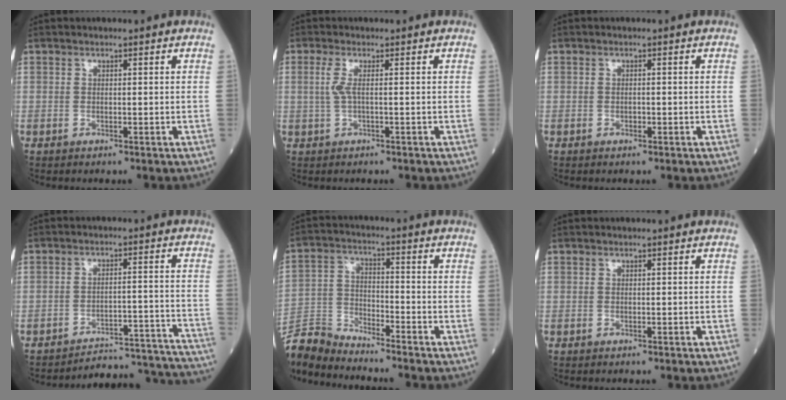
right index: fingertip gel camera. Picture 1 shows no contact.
{"total": 2.2, "force": [0.3, 0.0, 2.1], "torque": [-0.059, 0.004, 0.006]}
{"total": 0.6, "force": [-0.2, 0.3, 0.5], "torque": [-0.011, 0.000, -0.004]}
{"total": 16.7, "force": [-16.7, 0.5, 0.8], "torque": [0.018, 0.032, -0.209]}
{"total": 8.8, "force": [-8.7, -0.5, 0.9], "torque": [-0.025, 0.001, -0.173]}
{"total": 0.0}